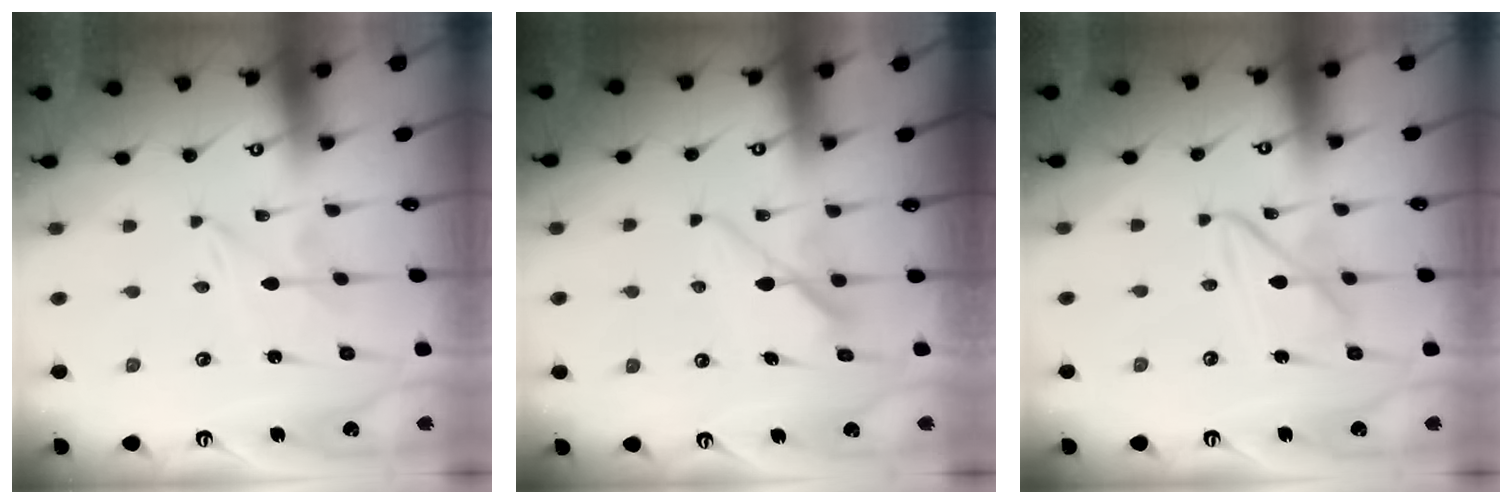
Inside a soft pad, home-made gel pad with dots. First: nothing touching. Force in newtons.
{"total": 7.8, "press": 7.8, "slide": 0.2}
{"total": 9.3, "press": 9.2, "slide": 0.8}